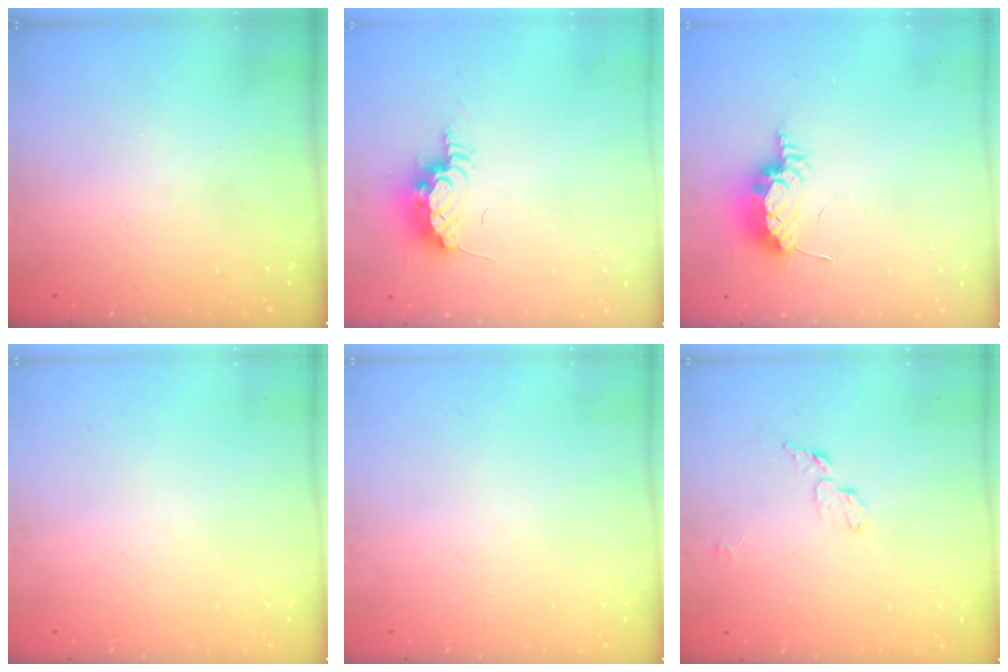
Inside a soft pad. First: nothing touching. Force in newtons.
{"total": 14.9, "press": 9.9, "slide": 11.1}
{"total": 8.4, "press": 8.3, "slide": 1.4}
{"total": 0.0}
{"total": 0.0}
{"total": 4.8, "press": 4.7, "slide": 0.4}